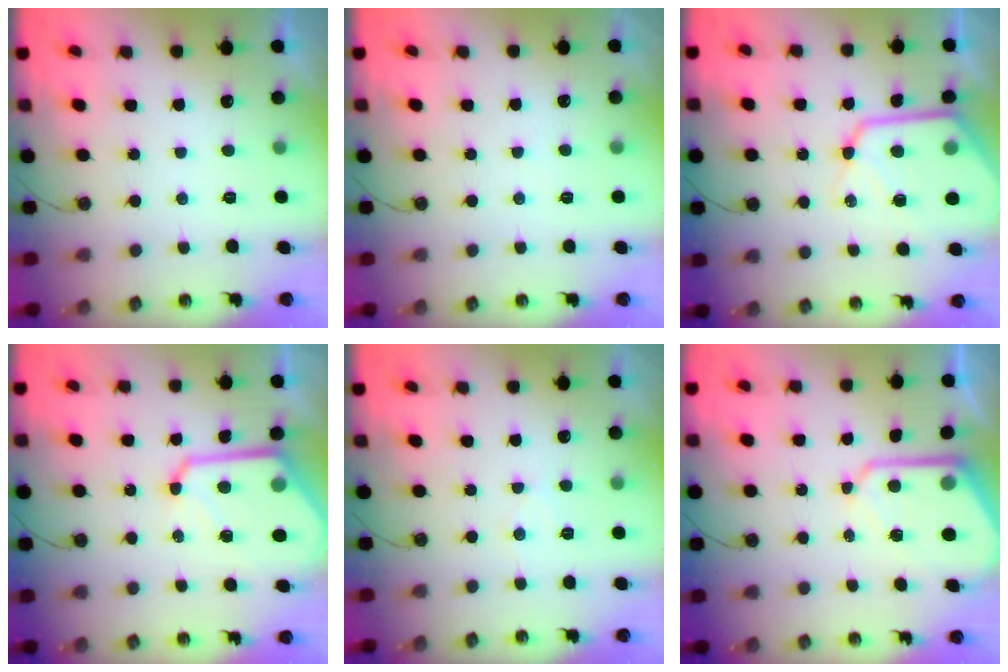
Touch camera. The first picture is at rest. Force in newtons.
{"total": 2.1, "press": 2.0, "slide": 0.4}
{"total": 16.3, "press": 16.2, "slide": 1.5}
{"total": 13.9, "press": 13.9, "slide": 1.4}
{"total": 5.4, "press": 5.3, "slide": 0.8}
{"total": 10.9, "press": 10.9, "slide": 0.9}